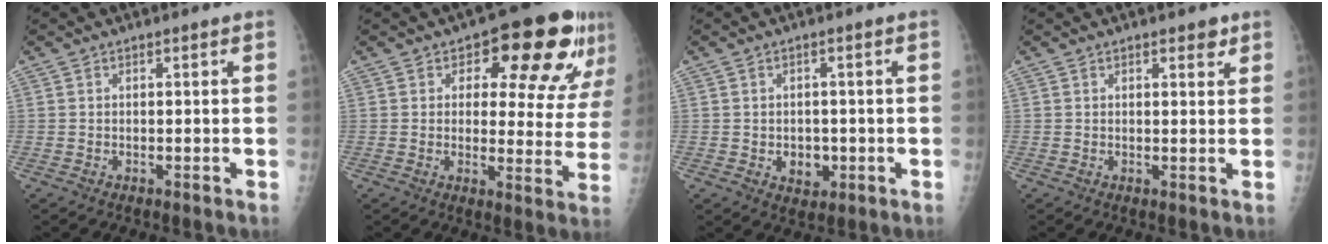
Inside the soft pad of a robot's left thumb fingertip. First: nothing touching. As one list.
[{"total": 16.0, "force": [8.0, 7.5, 11.7], "torque": [-0.096, -0.023, 0.099]}, {"total": 4.2, "force": [-0.8, 3.3, 2.5], "torque": [-0.016, 0.002, -0.003]}, {"total": 2.3, "force": [1.5, 1.0, 1.4], "torque": [-0.009, -0.007, 0.018]}]